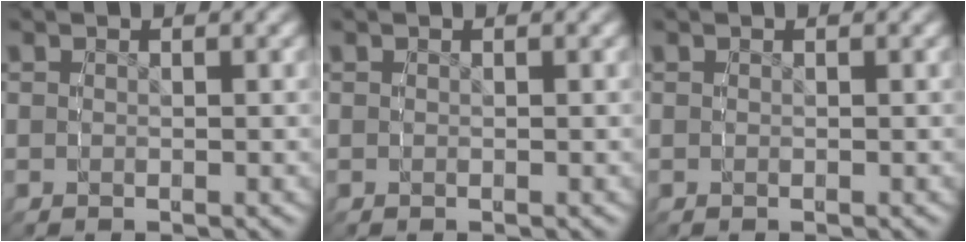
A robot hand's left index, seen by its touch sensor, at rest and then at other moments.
{"total": 0.0}
{"total": 0.0}